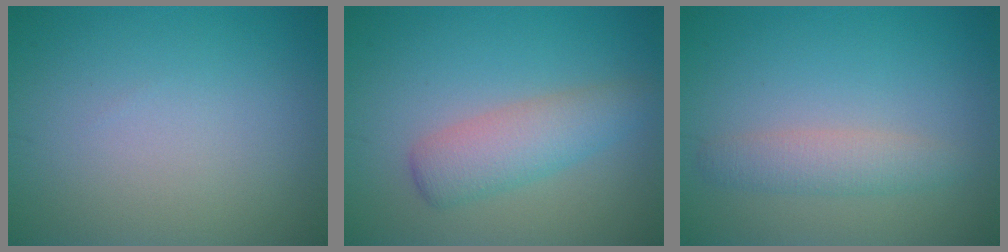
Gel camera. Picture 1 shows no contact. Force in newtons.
{"total": 3.7, "press": 3.7, "slide": 0.1}
{"total": 2.4, "press": 2.4, "slide": 0.0}